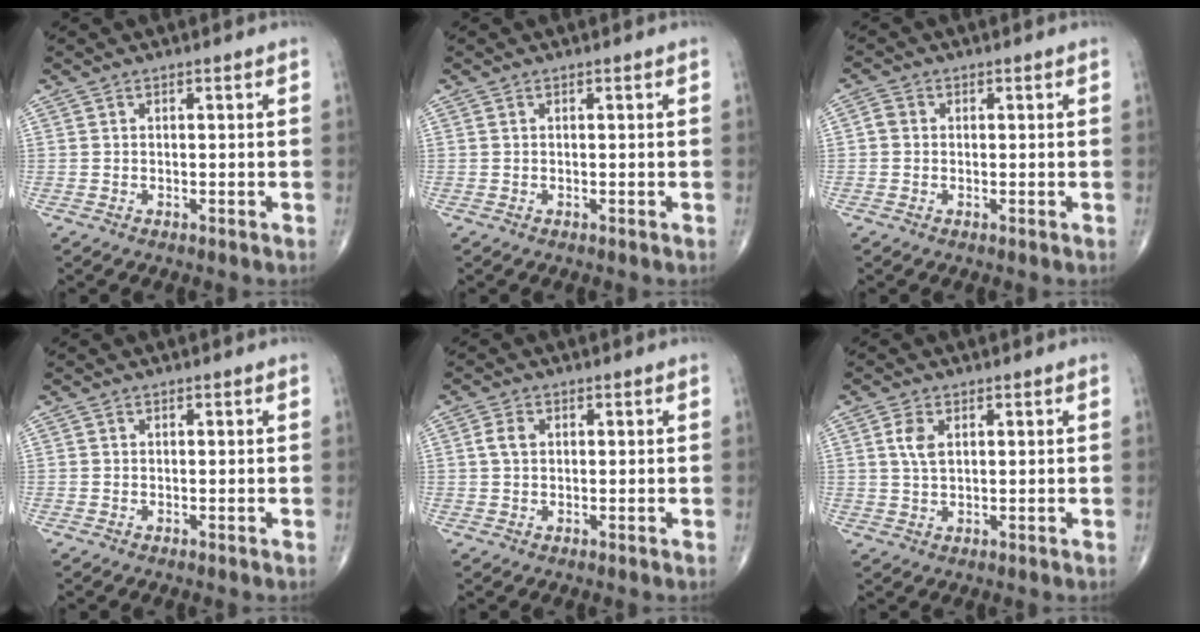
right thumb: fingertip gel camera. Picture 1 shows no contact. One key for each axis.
{"total": 0.0}
{"total": 2.0, "fx": 0.0, "fy": 1.7, "fz": 0.9, "tx": -0.011, "ty": 0.006, "tz": -0.004}
{"total": 0.0}
{"total": 2.7, "fx": 0.6, "fy": 1.9, "fz": 1.9, "tx": -0.038, "ty": 0.006, "tz": 0.010}
{"total": 3.7, "fx": 1.2, "fy": 2.0, "fz": 2.9, "tx": -0.059, "ty": -0.001, "tz": 0.025}